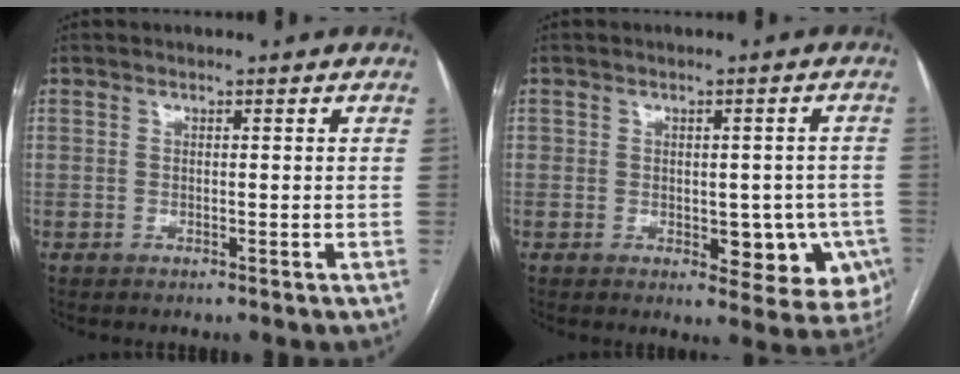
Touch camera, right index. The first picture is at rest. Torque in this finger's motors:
{"motor_torque": [-0.07, 0.07, 0.26, 0.03]}